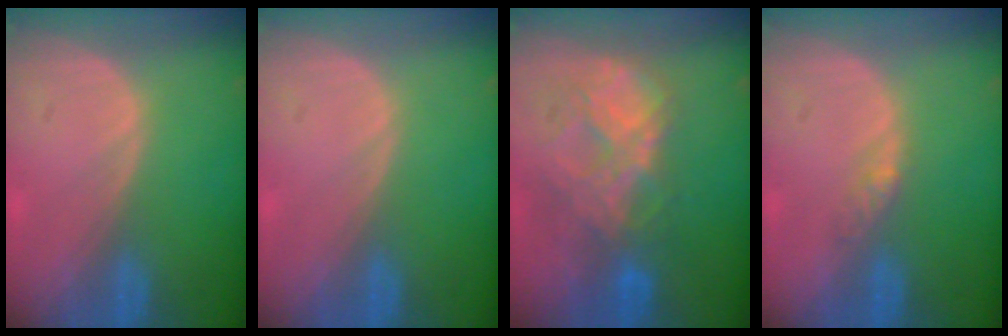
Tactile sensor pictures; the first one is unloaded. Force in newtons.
{"total": 0.0}
{"total": 8.8, "press": 7.6, "slide": 4.4}
{"total": 2.2, "press": 1.7, "slide": 1.3}